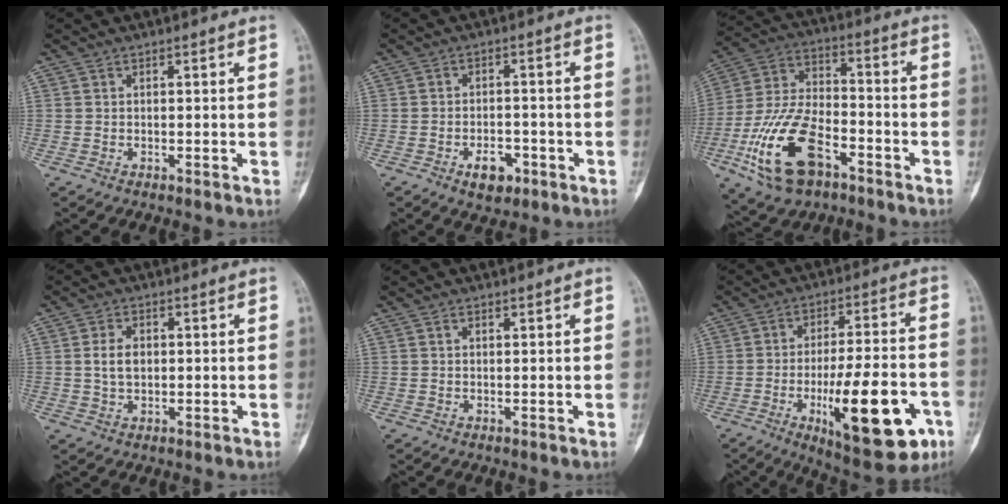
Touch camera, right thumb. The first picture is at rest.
{"total": 5.2, "force": [-2.5, 3.1, 3.3], "torque": [-0.037, 0.015, -0.036]}
{"total": 18.6, "force": [-8.3, 9.7, 13.6], "torque": [-0.267, 0.038, -0.151]}
{"total": 4.3, "force": [0.5, 2.8, 3.1], "torque": [-0.051, 0.001, 0.010]}
{"total": 0.6, "force": [0.3, 0.3, 0.3], "torque": [-0.005, -0.001, 0.005]}
{"total": 21.0, "force": [-7.3, 6.8, 18.5], "torque": [-0.261, 0.016, -0.098]}